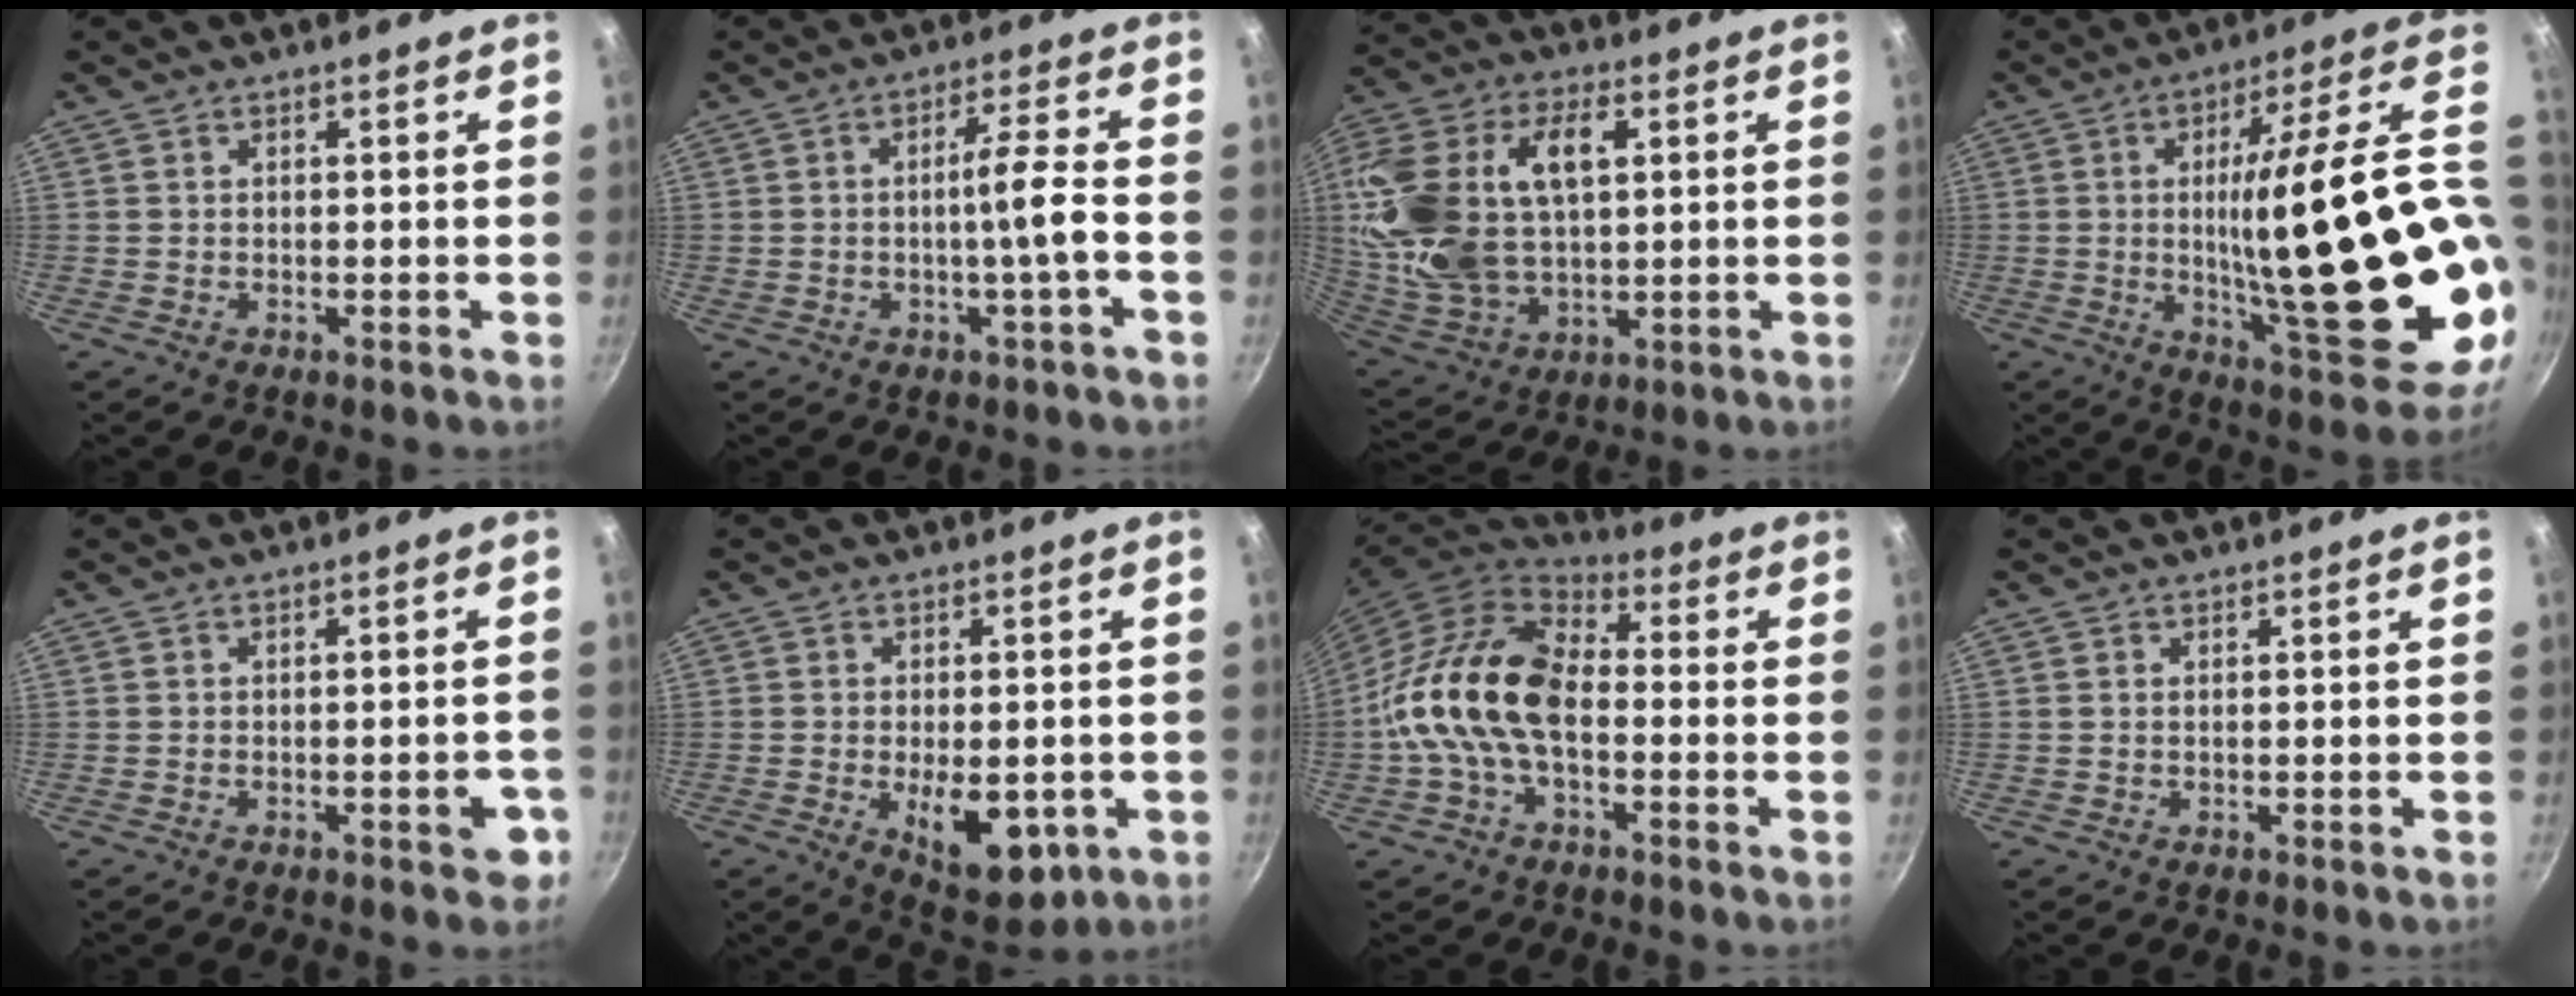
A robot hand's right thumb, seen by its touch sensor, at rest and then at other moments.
{"total": 6.2, "force": [-1.7, -0.2, 6.0], "torque": [-0.102, 0.019, -0.027]}
{"total": 24.7, "force": [5.2, 15.0, 18.9], "torque": [-0.389, 0.001, 0.100]}
{"total": 31.5, "force": [-1.0, 8.0, 30.5], "torque": [-0.434, -0.014, 0.001]}
{"total": 4.1, "force": [-1.7, 1.6, 3.4], "torque": [-0.025, 0.011, -0.023]}
{"total": 11.5, "force": [-2.8, 5.9, 9.4], "torque": [-0.099, -0.006, -0.022]}
{"total": 16.8, "force": [-2.2, 10.5, 13.0], "torque": [-0.224, 0.039, -0.058]}
{"total": 0.0}